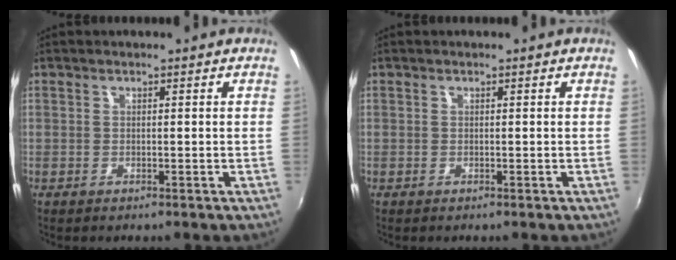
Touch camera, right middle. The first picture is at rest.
{"total": 0.0}